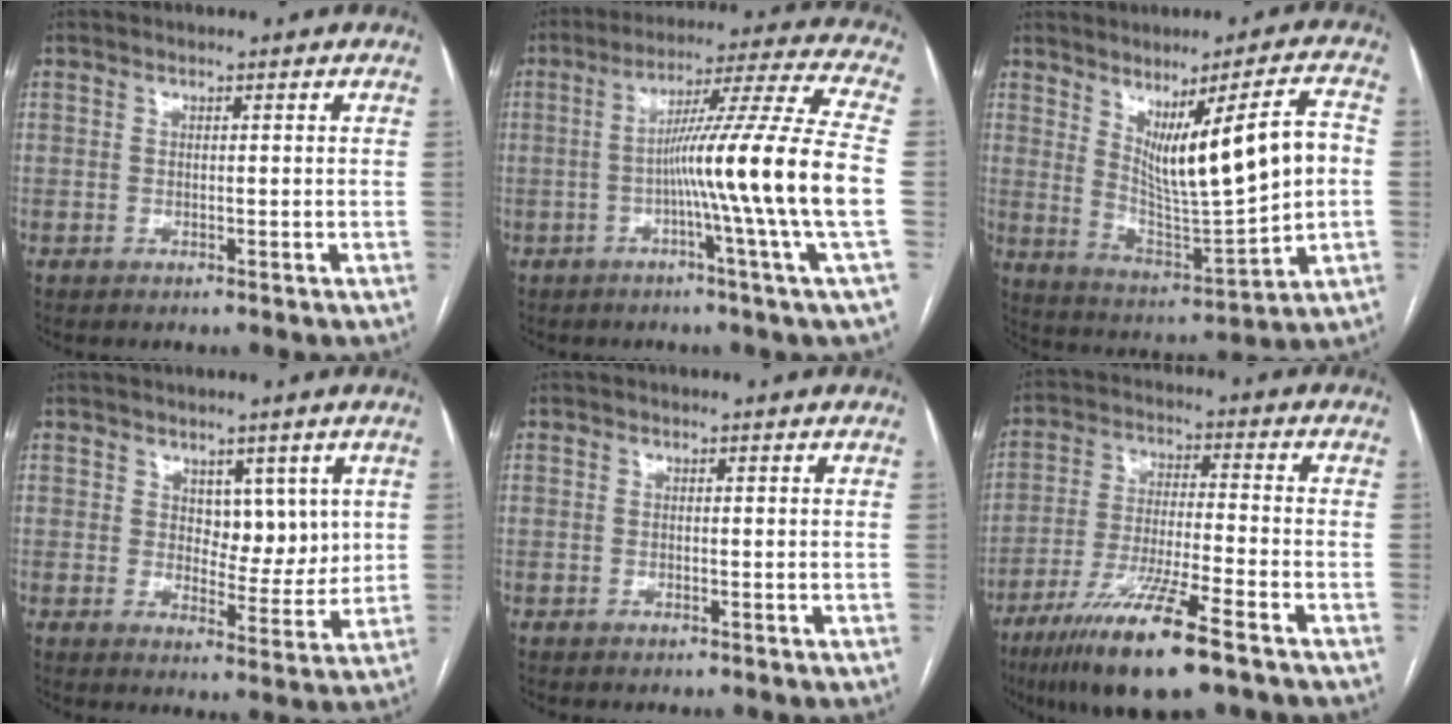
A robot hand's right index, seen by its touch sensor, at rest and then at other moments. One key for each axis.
{"total": 16.8, "fx": -3.0, "fy": -3.0, "fz": 16.2, "tx": -0.253, "ty": -0.002, "tz": -0.061}
{"total": 14.9, "fx": 2.4, "fy": 1.4, "fz": 14.7, "tx": -0.242, "ty": -0.004, "tz": 0.052}
{"total": 6.0, "fx": 2.1, "fy": 3.4, "fz": 4.5, "tx": -0.054, "ty": -0.001, "tz": 0.035}
{"total": 0.0}
{"total": 14.0, "fx": -8.8, "fy": 0.8, "fz": 10.9, "tx": -0.214, "ty": -0.036, "tz": -0.159}